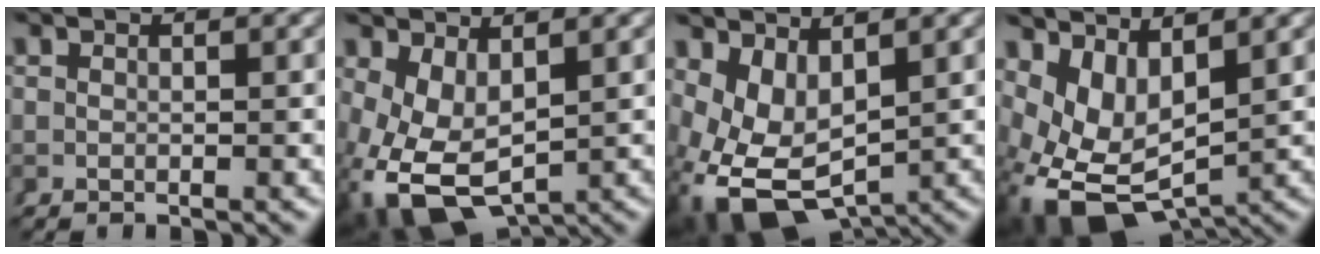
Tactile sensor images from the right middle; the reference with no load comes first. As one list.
[{"total": 9.2, "force": [-3.1, 6.4, 5.8], "torque": [-0.153, -0.073, -0.024]}, {"total": 9.4, "force": [-2.2, 6.6, 6.3], "torque": [-0.153, -0.053, -0.018]}, {"total": 10.4, "force": [-1.9, 7.8, 6.7], "torque": [-0.161, -0.055, -0.013]}]